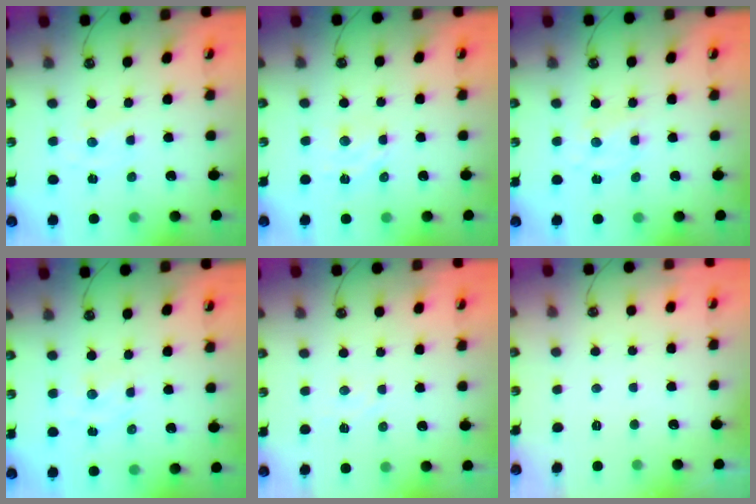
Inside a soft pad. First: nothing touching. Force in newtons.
{"total": 4.3, "press": 4.3, "slide": 0.7}
{"total": 1.0, "press": 1.0, "slide": 0.2}
{"total": 1.8, "press": 1.7, "slide": 0.4}
{"total": 4.2, "press": 4.2, "slide": 0.6}
{"total": 0.0}